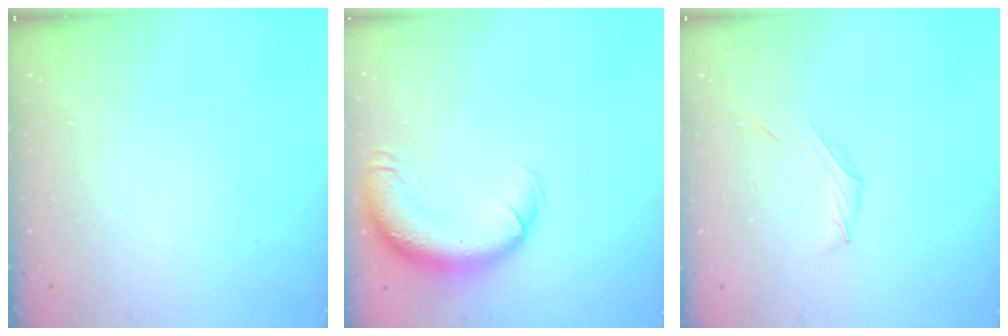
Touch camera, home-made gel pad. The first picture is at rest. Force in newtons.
{"total": 12.3, "press": 11.9, "slide": 3.3}
{"total": 4.3, "press": 4.1, "slide": 1.1}